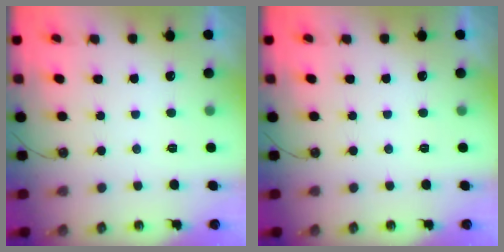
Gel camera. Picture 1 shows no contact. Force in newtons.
{"total": 0.0}